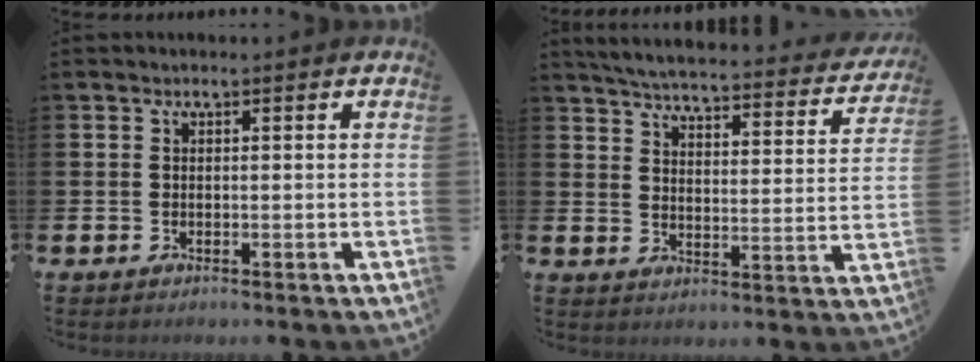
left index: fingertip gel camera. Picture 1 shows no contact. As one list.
[{"total": 5.0, "force": [4.8, 0.5, 1.5], "torque": [-0.043, -0.044, 0.074]}]